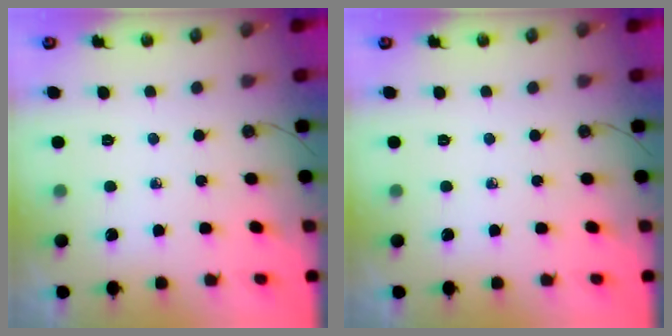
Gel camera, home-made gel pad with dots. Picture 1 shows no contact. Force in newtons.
{"total": 0.0}